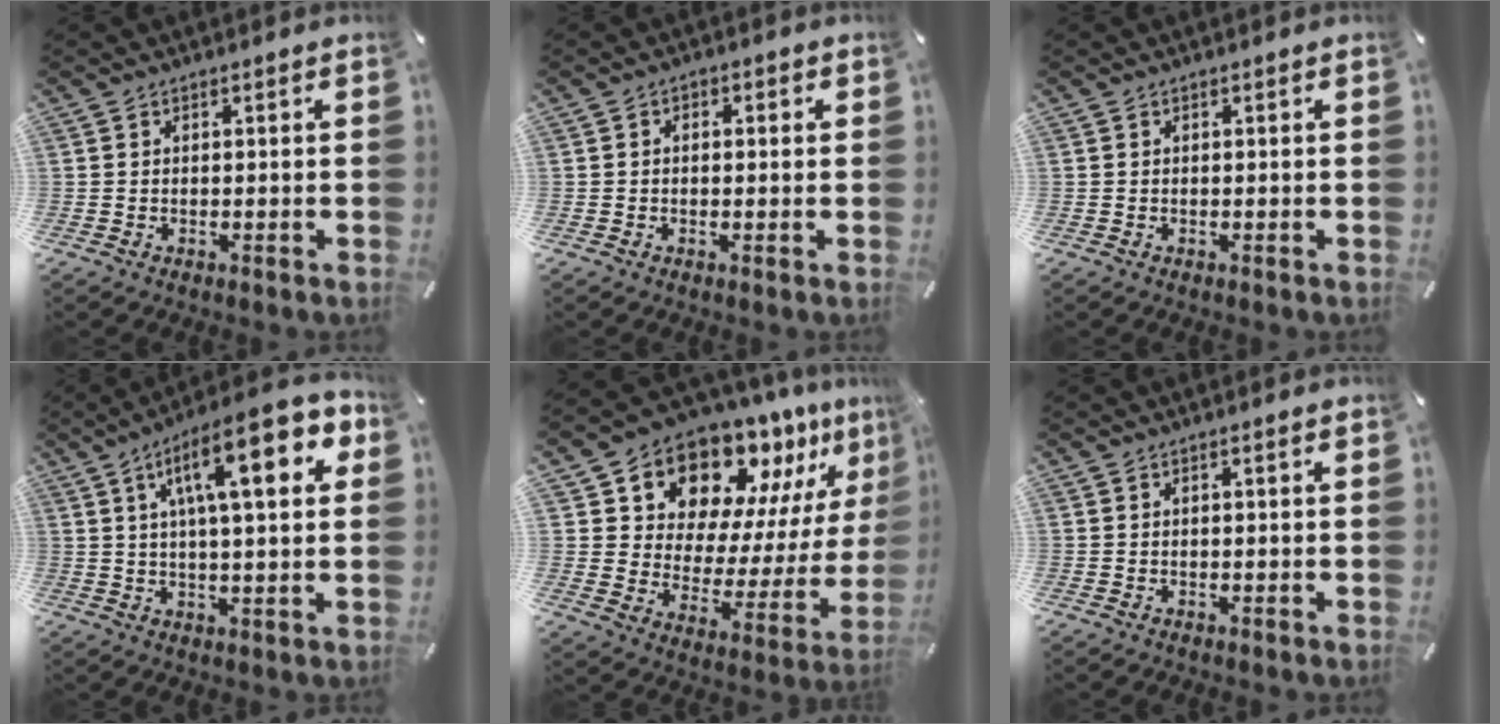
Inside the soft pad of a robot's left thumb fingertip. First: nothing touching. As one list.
[{"total": 1.6, "force": [-0.3, 1.2, 0.9], "torque": [-0.017, 0.006, -0.007]}, {"total": 0.0}, {"total": 17.7, "force": [7.4, 5.2, 15.2], "torque": [-0.238, -0.020, 0.111]}, {"total": 14.8, "force": [13.3, 6.2, 1.9], "torque": [-0.042, -0.143, 0.231]}, {"total": 0.8, "force": [0.3, 0.0, 0.7], "torque": [-0.012, 0.001, 0.005]}]